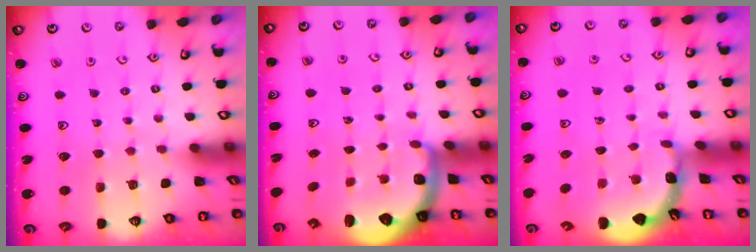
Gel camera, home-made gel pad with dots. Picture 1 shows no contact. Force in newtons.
{"total": 1.7, "press": 1.7, "slide": 0.4}
{"total": 1.6, "press": 1.6, "slide": 0.1}